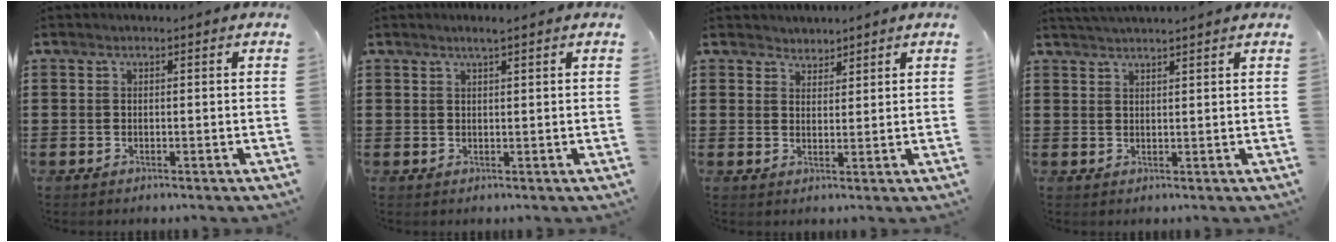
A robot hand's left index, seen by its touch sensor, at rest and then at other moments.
{"total": 1.5, "force": [1.2, 0.0, 0.9], "torque": [-0.019, 0.000, 0.021]}
{"total": 2.1, "force": [1.9, 0.8, -0.5], "torque": [0.001, 0.003, 0.036]}
{"total": 2.0, "force": [2.0, -0.4, 0.2], "torque": [-0.008, 0.000, 0.038]}